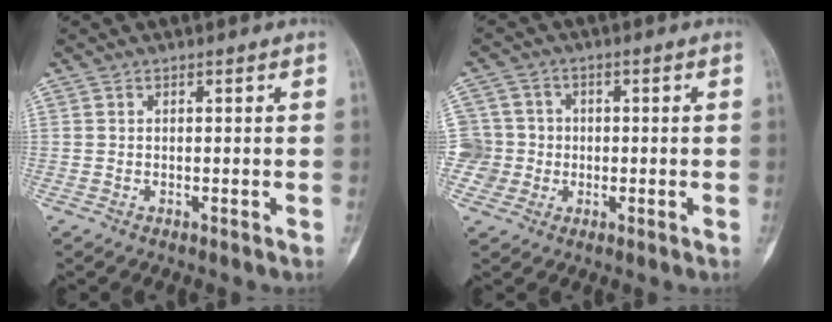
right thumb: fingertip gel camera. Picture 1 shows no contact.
{"total": 6.7, "force": [-0.9, 6.6, 0.2], "torque": [0.021, 0.018, -0.020]}